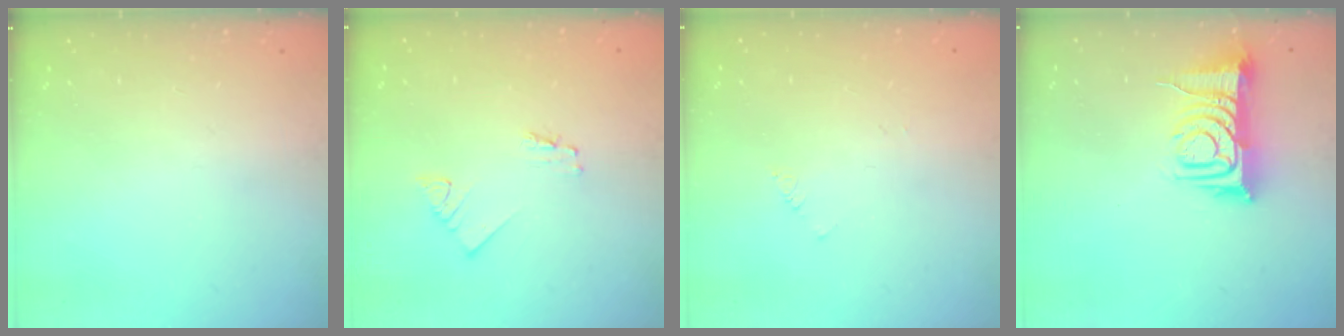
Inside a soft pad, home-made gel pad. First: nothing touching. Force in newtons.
{"total": 1.2, "press": 1.2, "slide": 0.1}
{"total": 1.4, "press": 1.3, "slide": 0.3}
{"total": 9.4, "press": 9.3, "slide": 1.2}